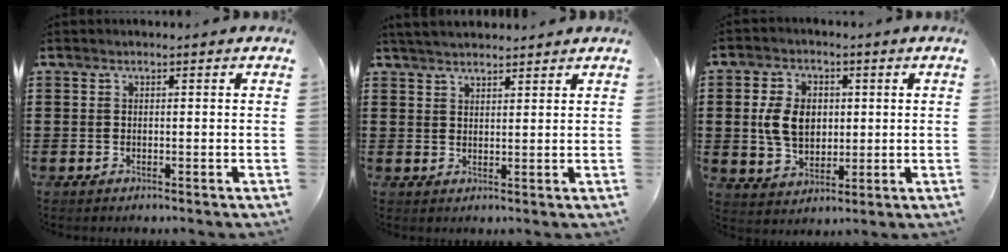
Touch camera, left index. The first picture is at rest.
{"total": 2.8, "force": [2.8, 0.3, 0.4], "torque": [-0.016, -0.002, 0.054]}
{"total": 7.0, "force": [0.6, 4.9, 4.9], "torque": [-0.118, 0.005, 0.003]}